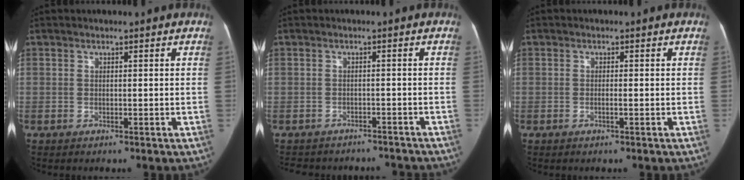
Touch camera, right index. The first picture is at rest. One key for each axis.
{"total": 10.2, "fx": -9.0, "fy": 4.5, "fz": 1.6, "tx": -0.026, "ty": 0.014, "tz": -0.107}
{"total": 1.2, "fx": -0.4, "fy": 0.2, "fz": 1.1, "tx": -0.021, "ty": 0.002, "tz": -0.008}